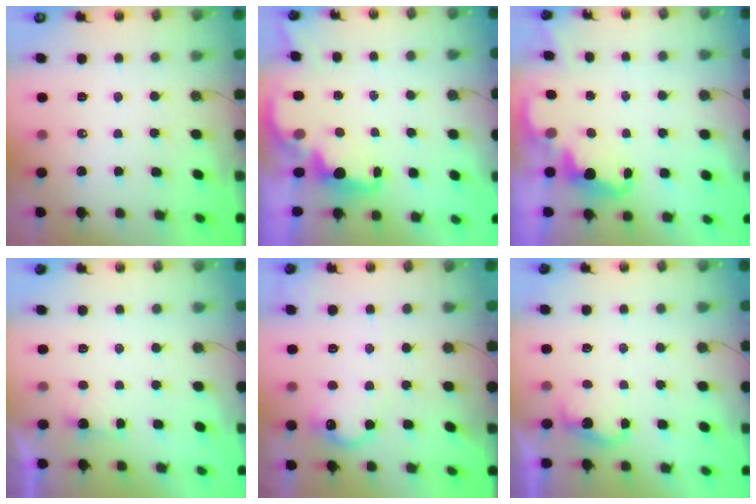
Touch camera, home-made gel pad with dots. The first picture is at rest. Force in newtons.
{"total": 2.1, "press": 2.0, "slide": 0.8}
{"total": 2.3, "press": 2.2, "slide": 0.7}
{"total": 1.3, "press": 1.1, "slide": 0.8}
{"total": 12.9, "press": 12.9, "slide": 0.5}
{"total": 4.6, "press": 4.5, "slide": 1.0}